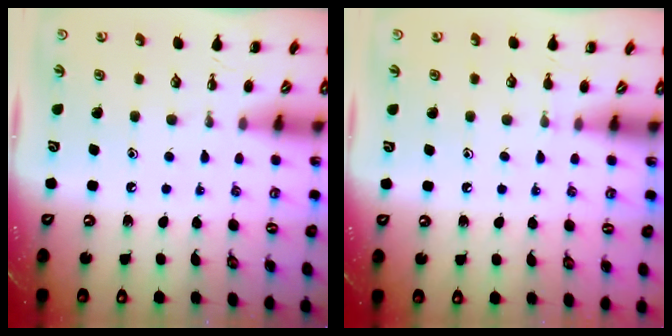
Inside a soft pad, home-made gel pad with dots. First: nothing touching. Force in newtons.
{"total": 3.2, "press": 3.0, "slide": 1.2}